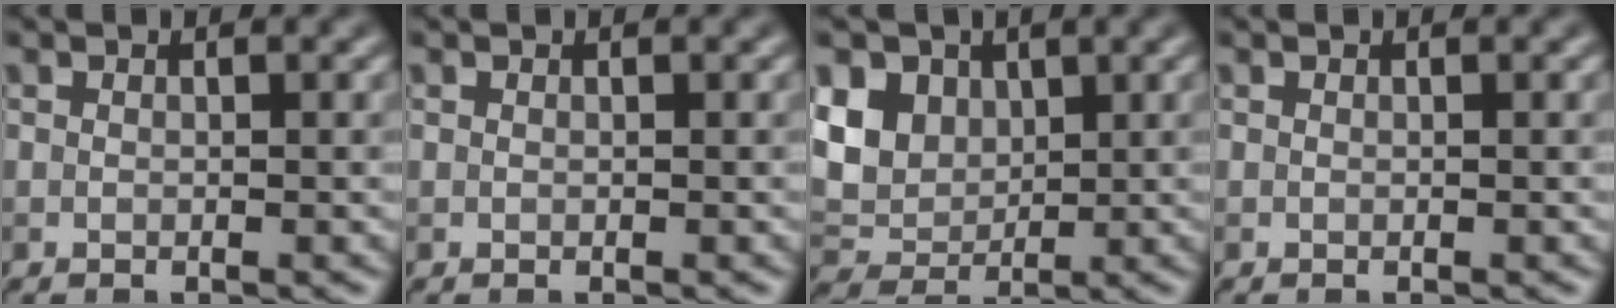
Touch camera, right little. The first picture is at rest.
{"total": 0.0}
{"total": 6.3, "force": [2.2, 4.8, 3.4], "torque": [-0.098, 0.016, 0.038]}
{"total": 0.0}